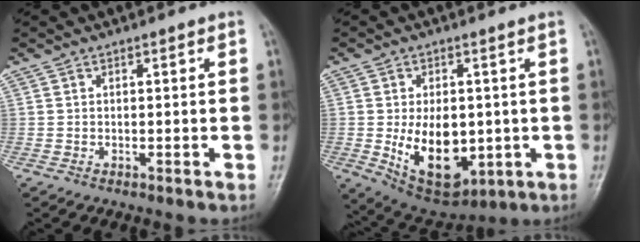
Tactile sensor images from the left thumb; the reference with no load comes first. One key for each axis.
{"total": 13.3, "fx": -1.1, "fy": 8.1, "fz": 10.4, "tx": -0.132, "ty": -0.012, "tz": 0.009}